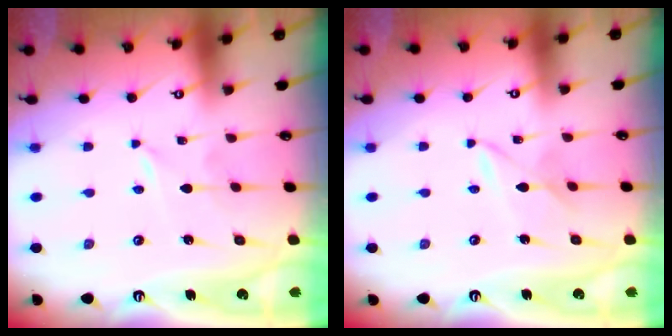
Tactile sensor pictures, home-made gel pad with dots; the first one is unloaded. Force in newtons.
{"total": 2.7, "press": 2.7, "slide": 0.4}